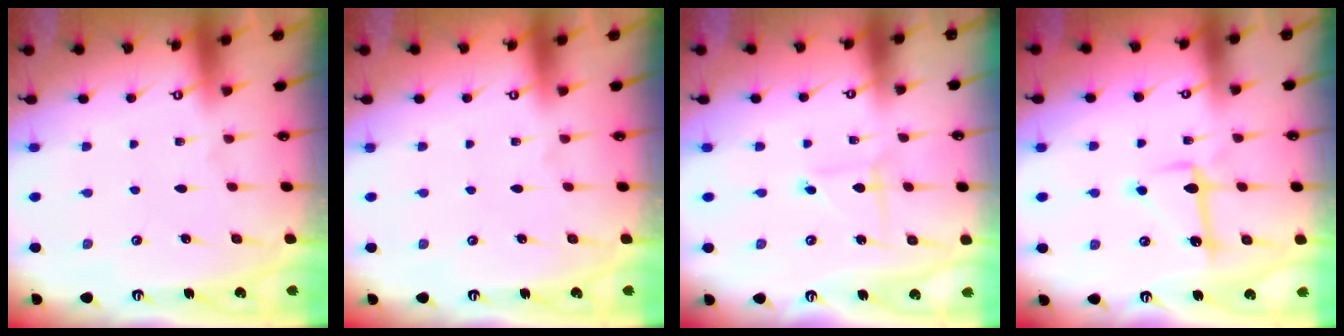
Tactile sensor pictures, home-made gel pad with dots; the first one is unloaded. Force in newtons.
{"total": 0.0}
{"total": 1.4, "press": 1.3, "slide": 0.1}
{"total": 8.7, "press": 8.7, "slide": 0.4}